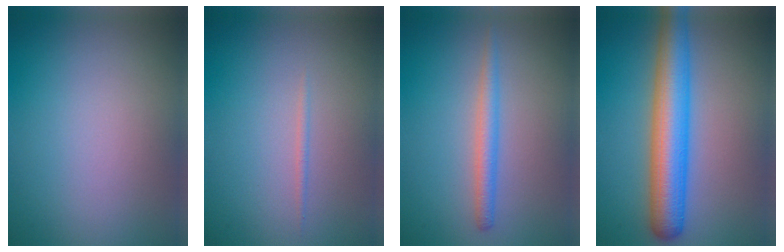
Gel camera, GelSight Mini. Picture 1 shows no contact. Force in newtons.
{"total": 0.5, "press": 0.5, "slide": 0.0}
{"total": 2.1, "press": 2.1, "slide": 0.1}
{"total": 6.9, "press": 6.8, "slide": 0.1}